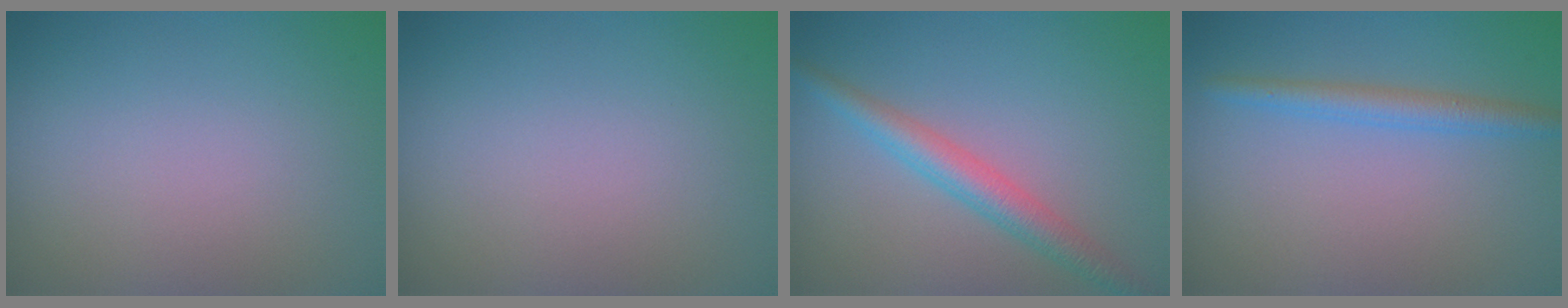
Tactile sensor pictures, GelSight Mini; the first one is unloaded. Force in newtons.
{"total": 0.0}
{"total": 3.4, "press": 3.4, "slide": 0.1}
{"total": 2.4, "press": 2.4, "slide": 0.2}